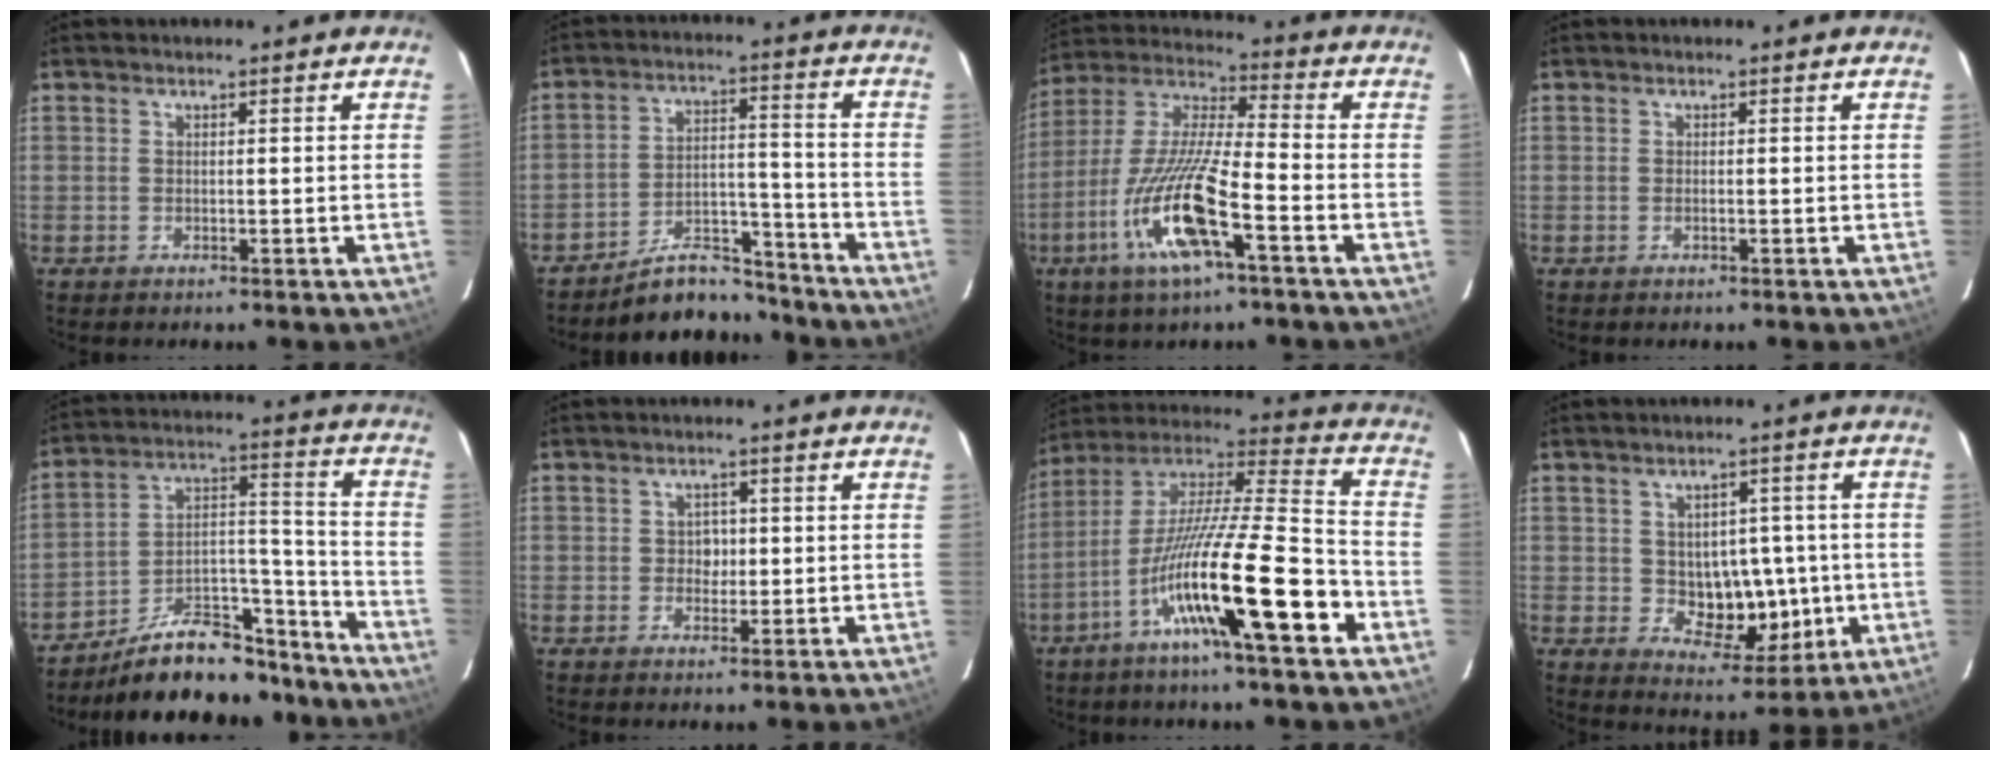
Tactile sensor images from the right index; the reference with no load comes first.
{"total": 9.9, "force": [-9.1, 3.2, 2.4], "torque": [-0.032, 0.040, -0.154]}
{"total": 16.7, "force": [-6.9, 2.4, 15.0], "torque": [-0.317, -0.014, -0.130]}
{"total": 0.7, "force": [-0.2, 0.3, 0.6], "torque": [-0.016, 0.000, -0.004]}
{"total": 18.4, "force": [-16.1, 5.5, 7.1], "torque": [-0.122, 0.035, -0.267]}
{"total": 2.9, "force": [0.0, 2.2, 1.9], "torque": [-0.034, 0.010, 0.003]}
{"total": 21.1, "force": [-9.0, 1.6, 19.0], "torque": [-0.353, -0.017, -0.162]}
{"total": 10.2, "force": [-0.7, 6.6, 7.8], "torque": [-0.107, 0.014, 0.007]}